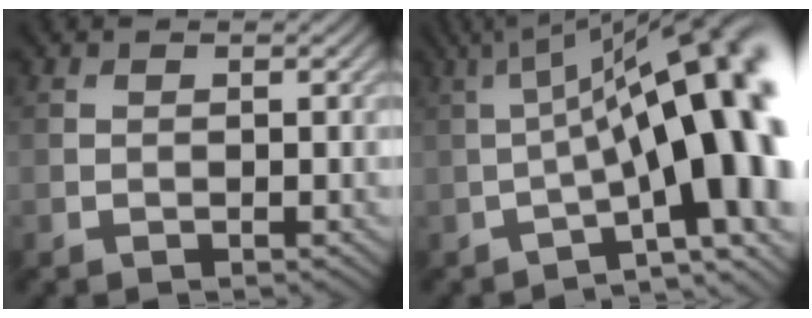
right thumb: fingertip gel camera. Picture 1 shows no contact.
{"total": 19.5, "force": [-2.3, 5.9, 18.5], "torque": [-0.232, 0.008, -0.031]}